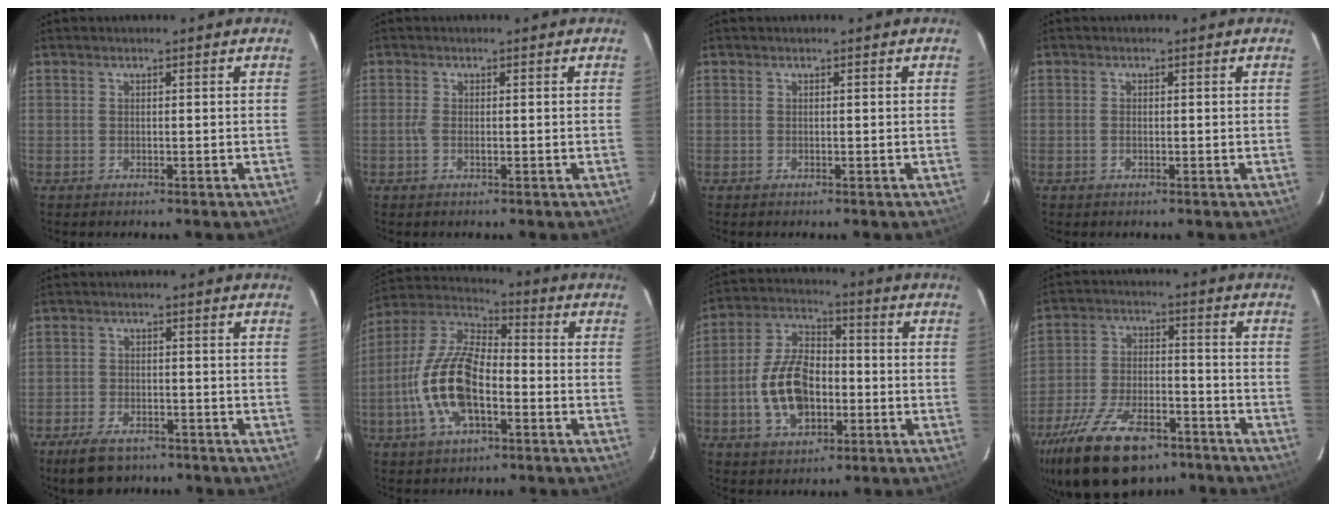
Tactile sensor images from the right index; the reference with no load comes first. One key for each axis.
{"total": 1.7, "fx": -0.3, "fy": 0.5, "fz": 1.6, "tx": -0.035, "ty": -0.001, "tz": -0.007}
{"total": 0.0}
{"total": 0.8, "fx": -0.2, "fy": 0.5, "fz": 0.6, "tx": -0.013, "ty": 0.001, "tz": -0.005}
{"total": 7.8, "fx": -5.9, "fy": 3.6, "fz": 3.7, "tx": -0.095, "ty": -0.005, "tz": -0.098}
{"total": 16.1, "fx": -4.5, "fy": 7.2, "fz": 13.6, "tx": -0.287, "ty": 0.002, "tz": -0.091}
{"total": 13.4, "fx": -3.0, "fy": 8.1, "fz": 10.2, "tx": -0.208, "ty": 0.019, "tz": -0.049}
{"total": 21.0, "fx": -14.5, "fy": 9.5, "fz": 11.9, "tx": -0.247, "ty": -0.024, "tz": -0.236}